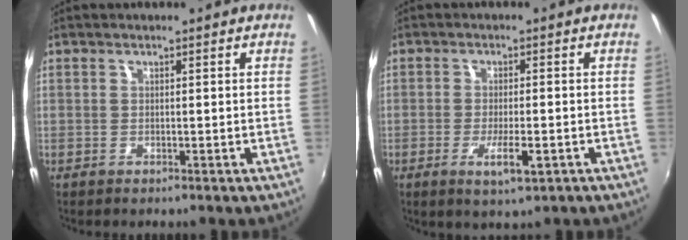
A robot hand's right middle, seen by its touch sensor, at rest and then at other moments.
{"total": 5.2, "force": [-2.3, 1.3, 4.5], "torque": [-0.087, -0.013, -0.034]}